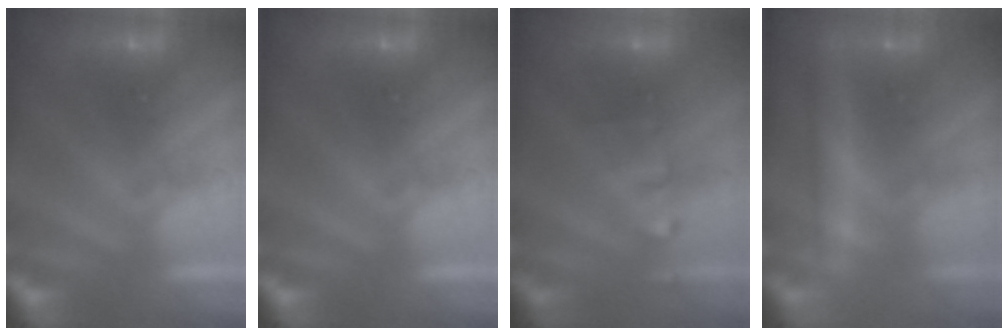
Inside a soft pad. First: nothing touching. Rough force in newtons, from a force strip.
{"total": 0.0}
{"total": 2.4}
{"total": 2.4}